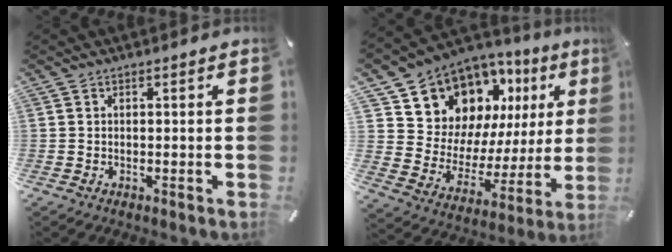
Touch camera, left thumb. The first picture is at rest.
{"total": 12.7, "force": [9.3, 8.3, 2.3], "torque": [-0.055, -0.097, 0.174]}